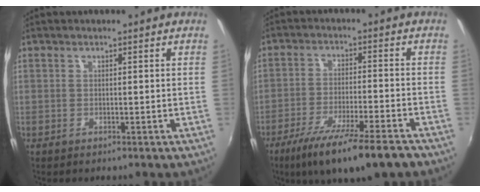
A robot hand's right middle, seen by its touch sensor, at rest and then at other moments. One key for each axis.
{"total": 14.4, "fx": -10.4, "fy": 1.9, "fz": 9.9, "tx": -0.190, "ty": -0.041, "tz": -0.168}